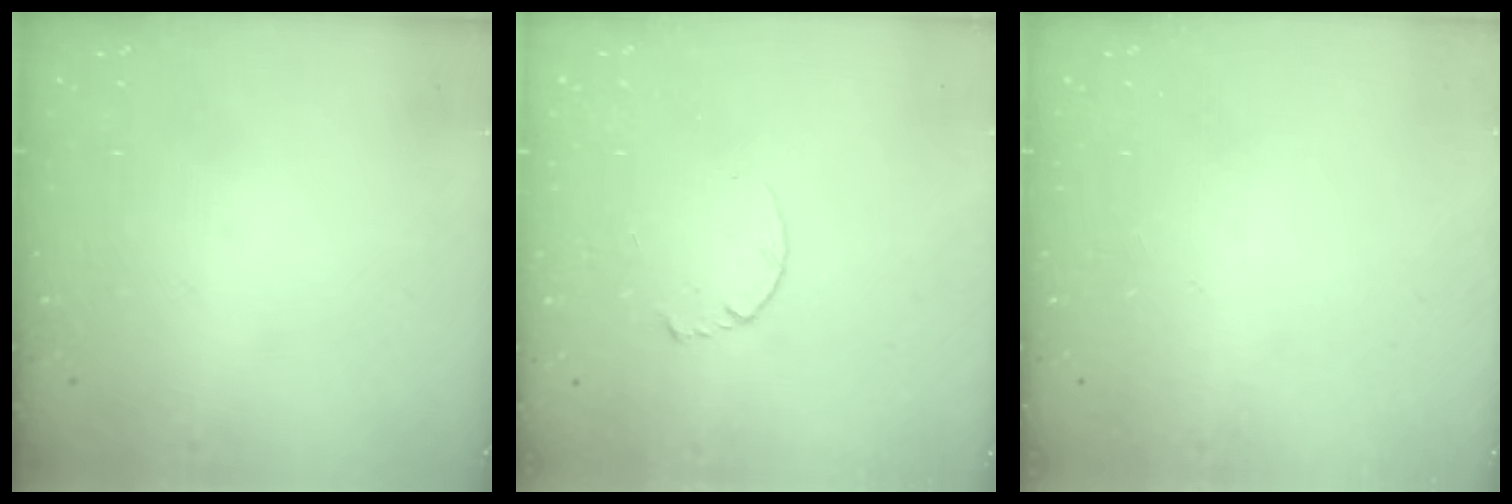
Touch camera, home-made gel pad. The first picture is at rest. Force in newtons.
{"total": 3.5, "press": 3.5, "slide": 0.4}
{"total": 0.0}